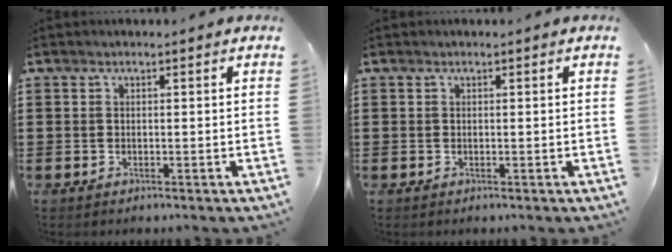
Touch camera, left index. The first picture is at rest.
{"total": 0.0}